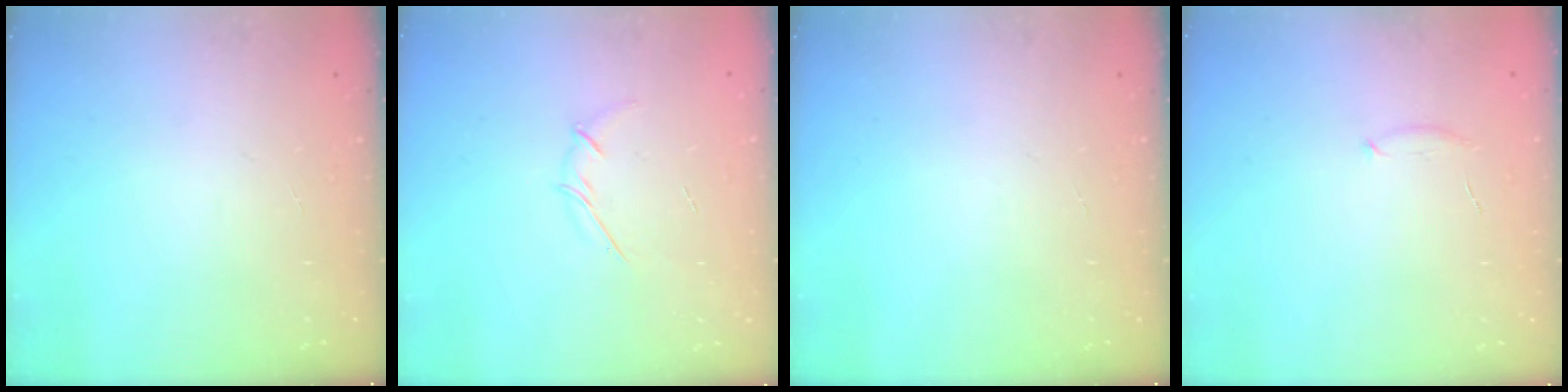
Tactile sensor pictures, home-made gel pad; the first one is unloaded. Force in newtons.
{"total": 3.4, "press": 3.3, "slide": 0.8}
{"total": 0.0}
{"total": 5.9, "press": 5.7, "slide": 1.4}